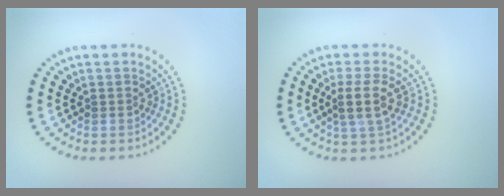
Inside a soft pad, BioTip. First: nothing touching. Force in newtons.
{"total": 2.6, "press": 2.1, "slide": 1.5}